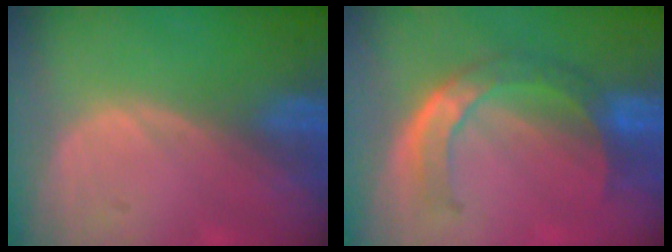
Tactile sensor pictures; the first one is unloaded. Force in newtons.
{"total": 7.8, "press": 6.7, "slide": 4.0}